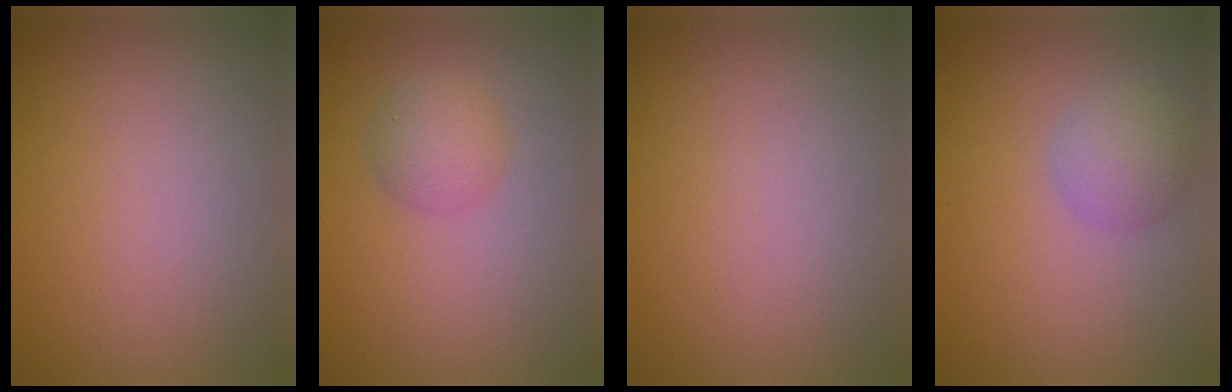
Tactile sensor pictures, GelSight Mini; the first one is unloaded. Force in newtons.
{"total": 2.4, "press": 2.4, "slide": 0.1}
{"total": 0.0}
{"total": 2.7, "press": 2.7, "slide": 0.2}